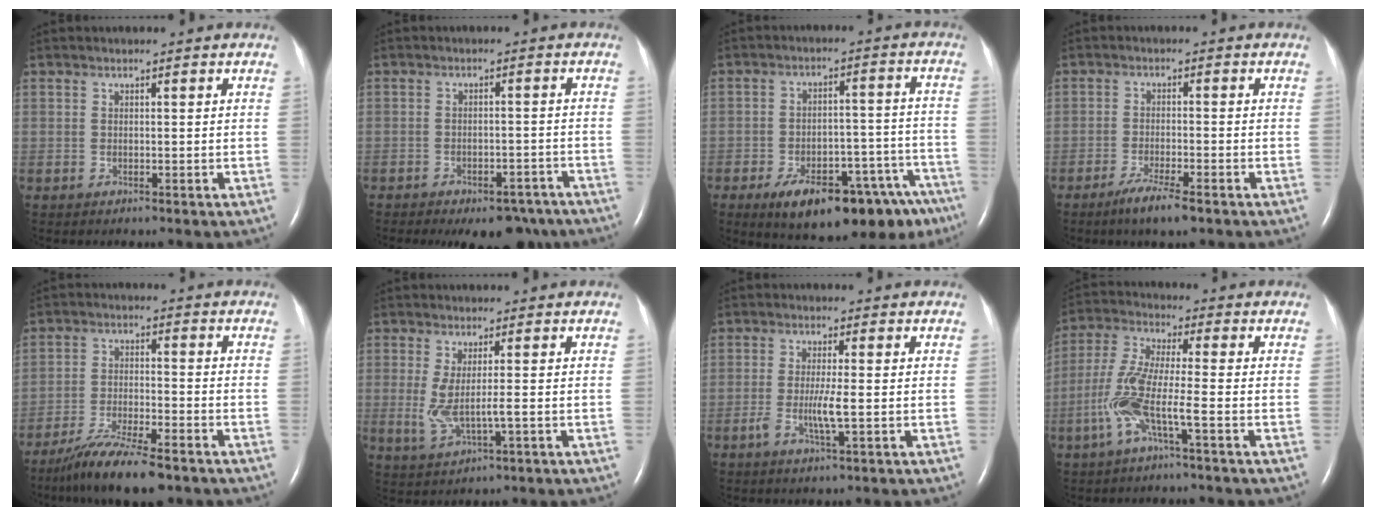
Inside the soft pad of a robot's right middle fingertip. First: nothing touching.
{"total": 11.9, "force": [-9.3, 5.3, 5.2], "torque": [-0.072, 0.005, -0.113]}
{"total": 20.0, "force": [-14.1, 7.4, 12.2], "torque": [-0.098, 0.035, -0.188]}
{"total": 5.0, "force": [-3.4, 0.4, 3.7], "torque": [-0.077, -0.011, -0.061]}
{"total": 10.4, "force": [-8.1, 1.1, 6.4], "torque": [-0.116, -0.030, -0.140]}
{"total": 4.9, "force": [-0.4, 0.7, 4.9], "torque": [-0.115, -0.010, -0.002]}
{"total": 3.6, "force": [-0.7, -0.1, 3.5], "torque": [-0.074, -0.007, -0.014]}
{"total": 8.6, "force": [-3.0, 0.3, 8.0], "torque": [-0.181, 0.005, -0.067]}